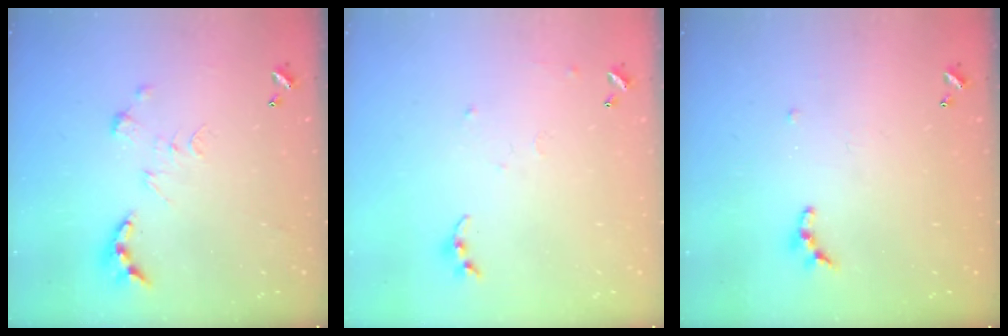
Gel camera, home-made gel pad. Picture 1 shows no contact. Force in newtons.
{"total": 7.4, "press": 7.4, "slide": 0.8}
{"total": 5.5, "press": 5.5, "slide": 0.4}